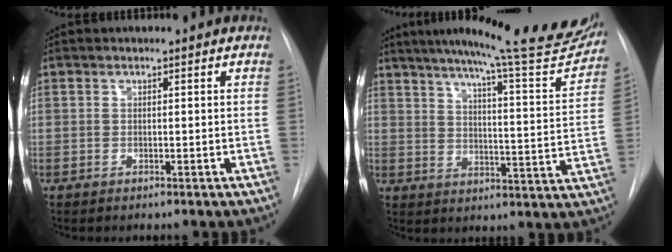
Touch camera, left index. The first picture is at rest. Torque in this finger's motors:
{"motor_torque": [0.92, -1.21, 0.22, 0.06]}